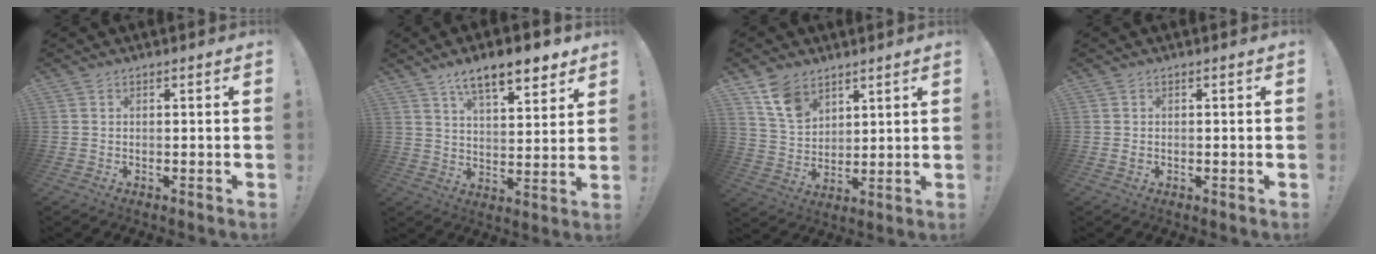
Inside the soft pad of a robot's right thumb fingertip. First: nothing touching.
{"total": 11.9, "force": [8.1, 3.8, 7.9], "torque": [-0.128, -0.041, 0.138]}
{"total": 10.5, "force": [7.0, 6.5, 4.4], "torque": [-0.087, -0.032, 0.139]}
{"total": 0.7, "force": [0.1, 0.5, 0.4], "torque": [0.000, 0.000, 0.000]}